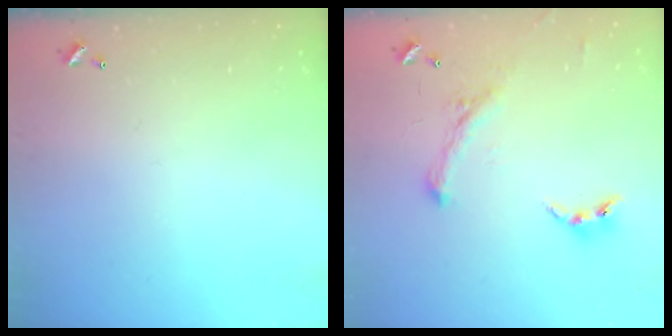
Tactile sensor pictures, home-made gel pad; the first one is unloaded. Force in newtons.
{"total": 0.9, "press": 0.9, "slide": 0.2}